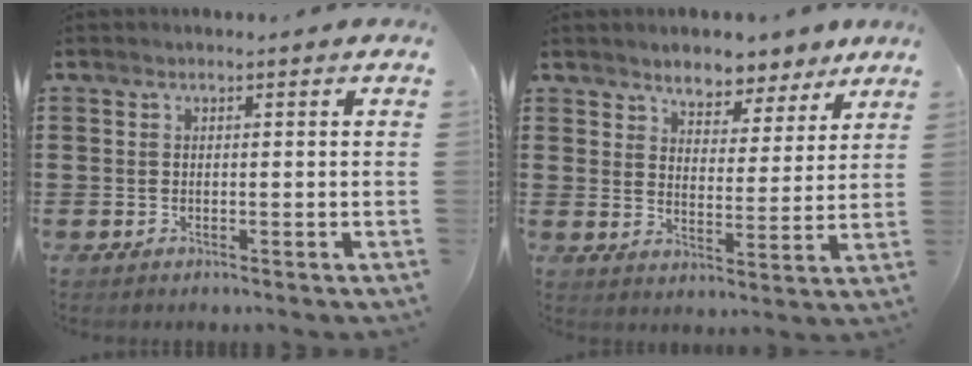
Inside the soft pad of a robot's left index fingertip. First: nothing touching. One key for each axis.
{"total": 4.7, "fx": 4.5, "fy": 1.4, "fz": 0.2, "tx": -0.017, "ty": -0.021, "tz": 0.078}